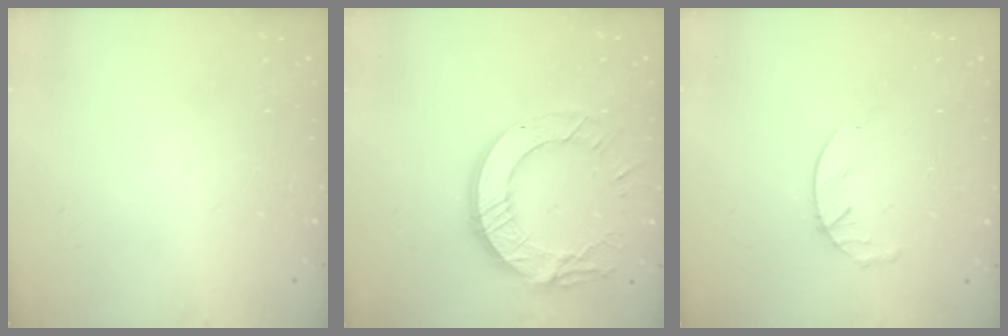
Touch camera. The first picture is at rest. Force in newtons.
{"total": 15.0, "press": 14.9, "slide": 1.5}
{"total": 3.9, "press": 3.9, "slide": 0.5}